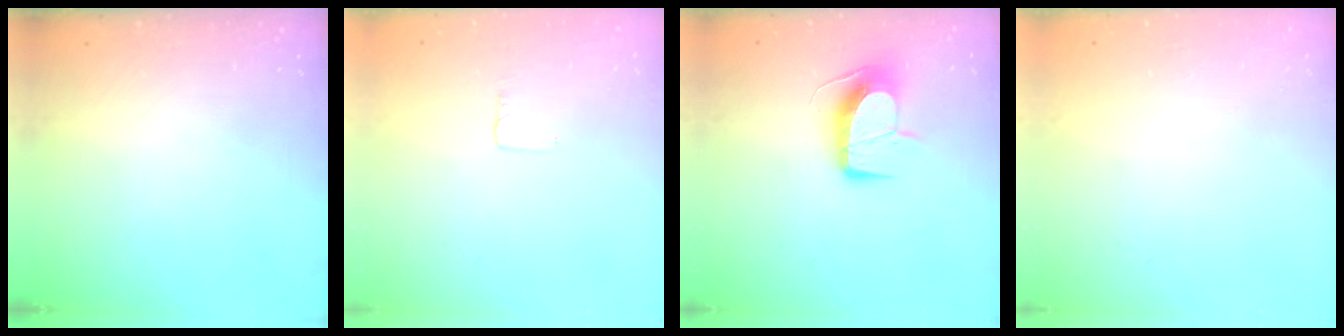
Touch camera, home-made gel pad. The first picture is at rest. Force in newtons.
{"total": 1.9, "press": 1.9, "slide": 0.1}
{"total": 12.7, "press": 12.7, "slide": 0.5}
{"total": 0.0}